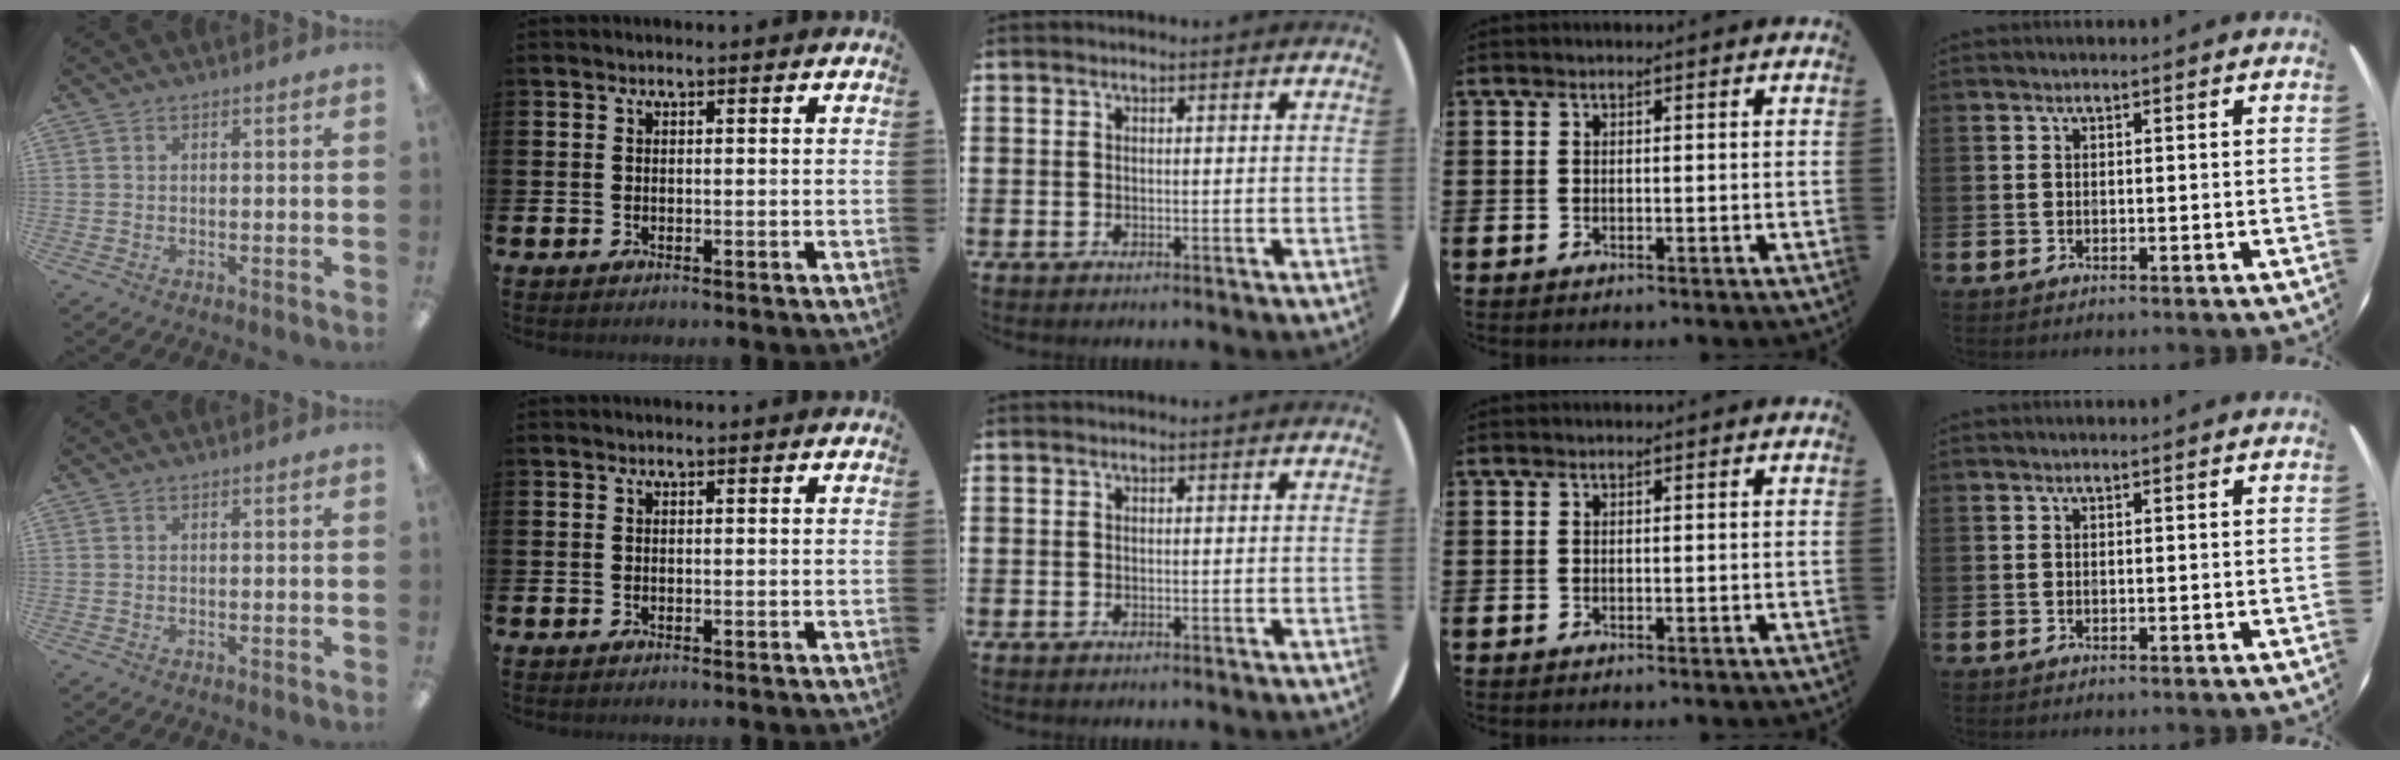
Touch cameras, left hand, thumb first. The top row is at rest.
{}